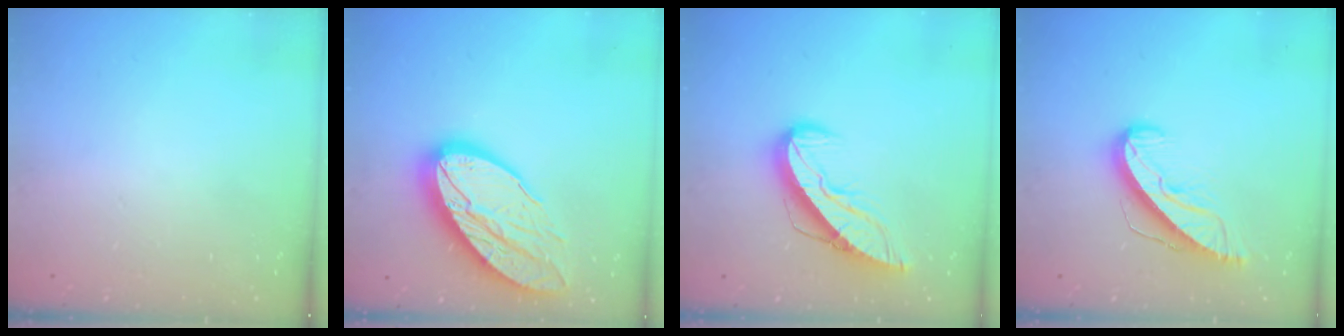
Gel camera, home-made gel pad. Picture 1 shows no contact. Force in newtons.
{"total": 20.1, "press": 20.1, "slide": 1.6}
{"total": 10.9, "press": 10.8, "slide": 0.9}
{"total": 9.8, "press": 9.8, "slide": 0.4}